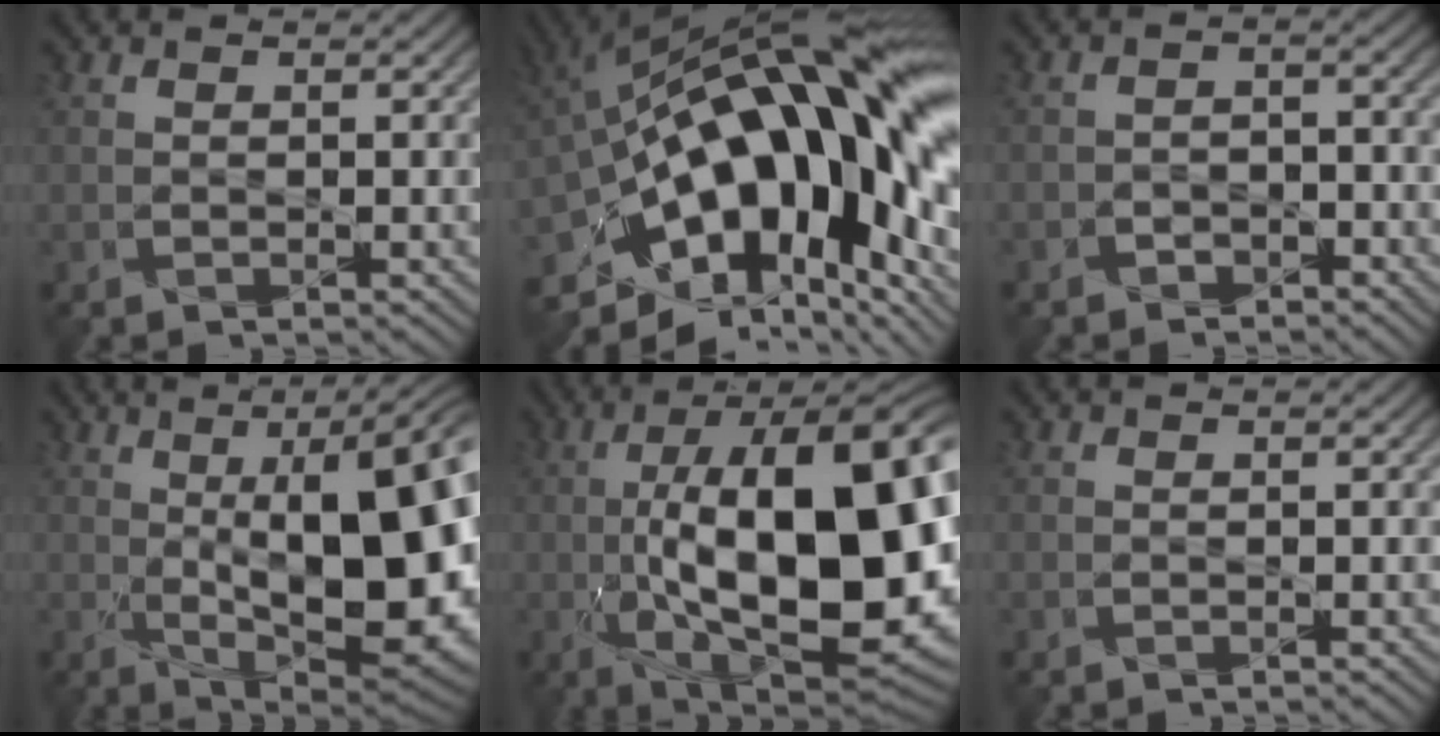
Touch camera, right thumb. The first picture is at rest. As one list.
[{"total": 21.6, "force": [-2.3, 11.2, 18.3], "torque": [-0.313, -0.021, -0.035]}, {"total": 2.6, "force": [-2.0, 1.6, 0.6], "torque": [-0.004, 0.002, -0.039]}, {"total": 18.9, "force": [0.4, 7.0, 17.6], "torque": [-0.239, 0.011, 0.003]}, {"total": 21.7, "force": [-1.5, 8.7, 19.8], "torque": [-0.306, 0.007, -0.033]}, {"total": 0.0}]